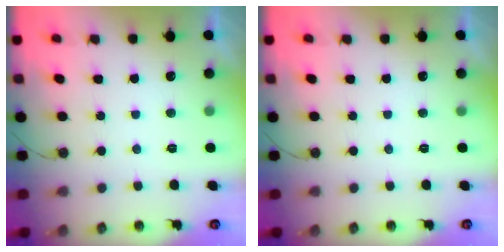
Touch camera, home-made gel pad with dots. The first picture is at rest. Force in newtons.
{"total": 0.0}